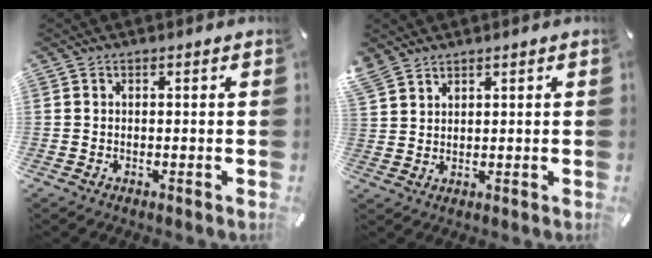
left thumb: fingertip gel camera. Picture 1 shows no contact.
{"total": 3.6, "force": [3.1, 1.7, 0.9], "torque": [-0.023, -0.007, 0.063]}